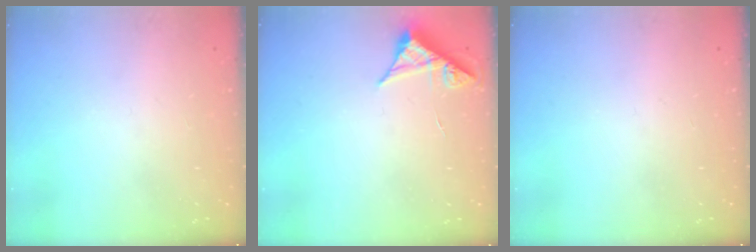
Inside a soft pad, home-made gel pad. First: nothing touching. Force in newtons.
{"total": 5.3, "press": 5.2, "slide": 0.6}
{"total": 0.0}